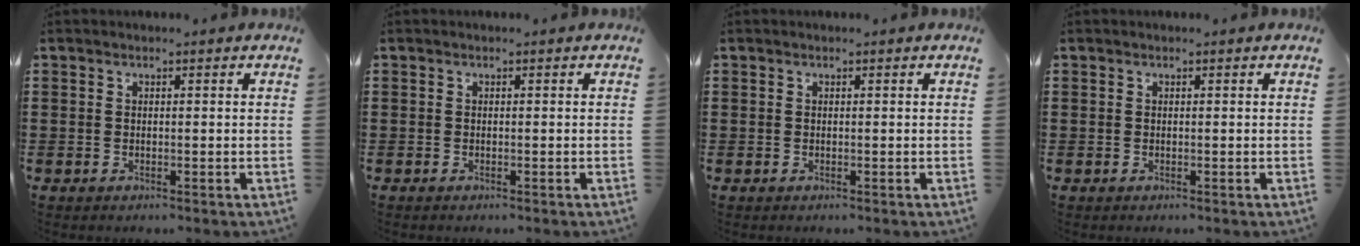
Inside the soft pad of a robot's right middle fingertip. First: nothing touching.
{"total": 0.0}
{"total": 0.0}
{"total": 0.0}